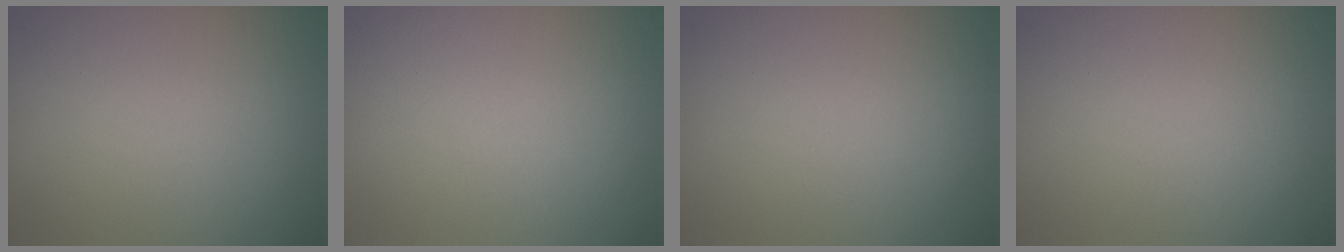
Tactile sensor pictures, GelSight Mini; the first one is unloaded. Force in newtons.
{"total": 0.0}
{"total": 0.0}
{"total": 0.0}